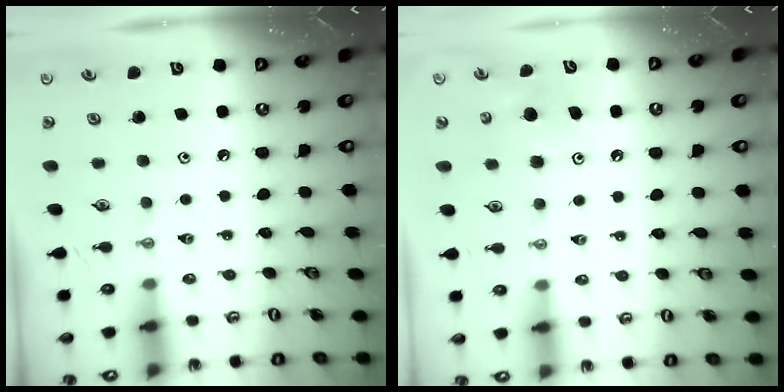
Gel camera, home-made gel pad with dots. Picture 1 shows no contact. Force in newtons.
{"total": 6.1, "press": 6.1, "slide": 0.6}